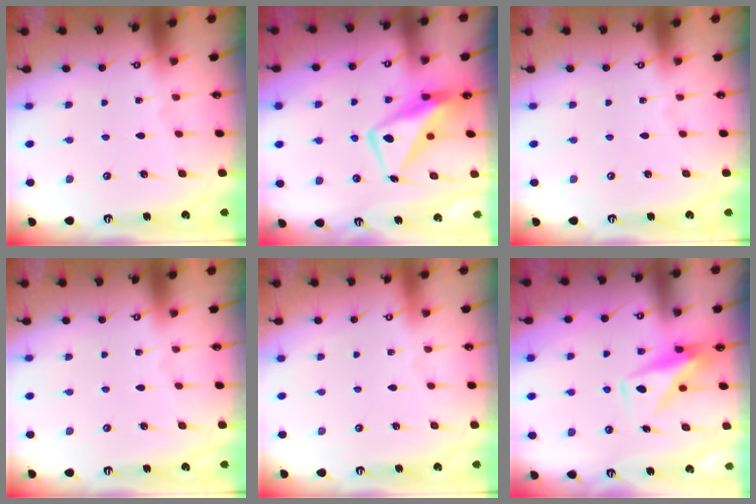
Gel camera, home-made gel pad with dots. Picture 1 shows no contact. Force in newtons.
{"total": 10.8, "press": 10.8, "slide": 1.2}
{"total": 0.0}
{"total": 0.0}
{"total": 4.0, "press": 4.0, "slide": 0.1}
{"total": 8.5, "press": 8.5, "slide": 0.4}